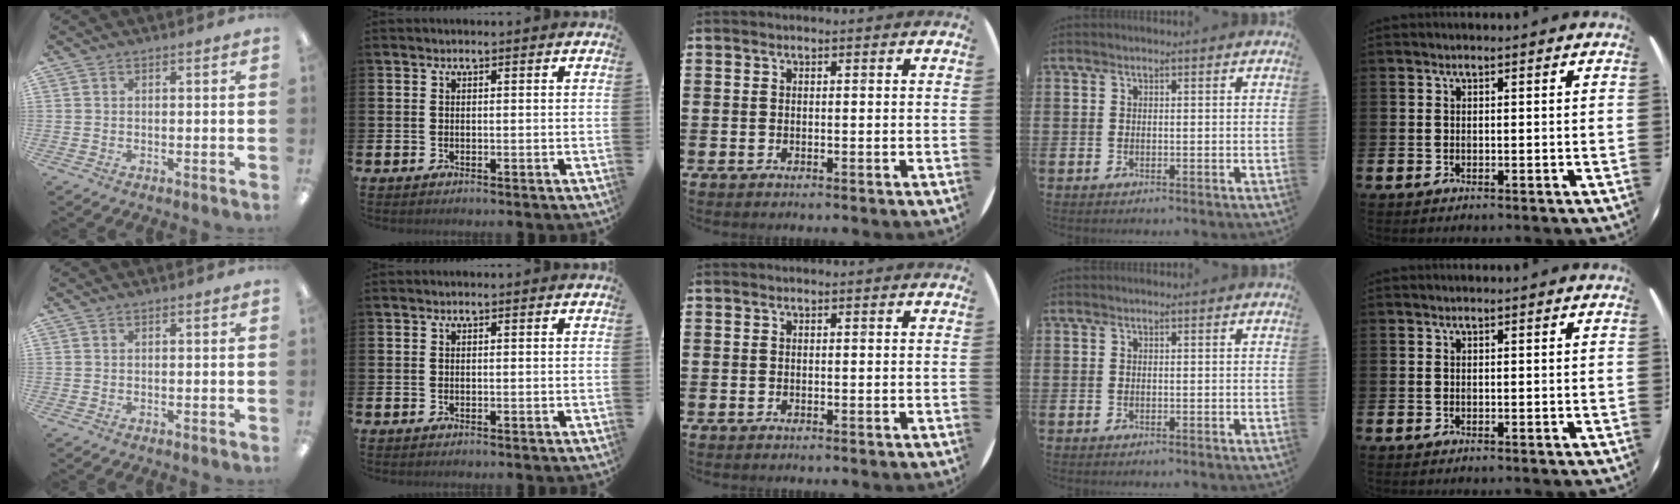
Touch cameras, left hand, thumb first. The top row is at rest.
{}